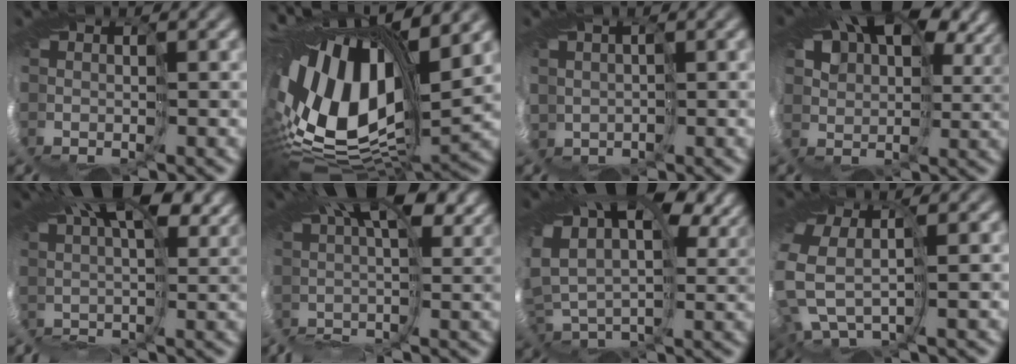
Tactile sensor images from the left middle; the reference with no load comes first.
{"total": 15.1, "force": [3.4, 8.2, 12.2], "torque": [-0.258, 0.011, 0.055]}
{"total": 5.9, "force": [-0.1, 5.5, 2.0], "torque": [-0.069, -0.005, -0.022]}
{"total": 14.5, "force": [8.9, 9.1, 7.1], "torque": [-0.171, 0.059, 0.155]}
{"total": 8.2, "force": [3.6, 2.8, 6.8], "torque": [-0.076, 0.040, 0.047]}
{"total": 7.7, "force": [2.4, 2.9, 6.8], "torque": [-0.068, 0.027, 0.024]}
{"total": 13.6, "force": [7.9, 7.4, 8.2], "torque": [-0.171, 0.041, 0.153]}
{"total": 4.6, "force": [-0.4, 3.0, 3.6], "torque": [-0.153, -0.016, -0.010]}